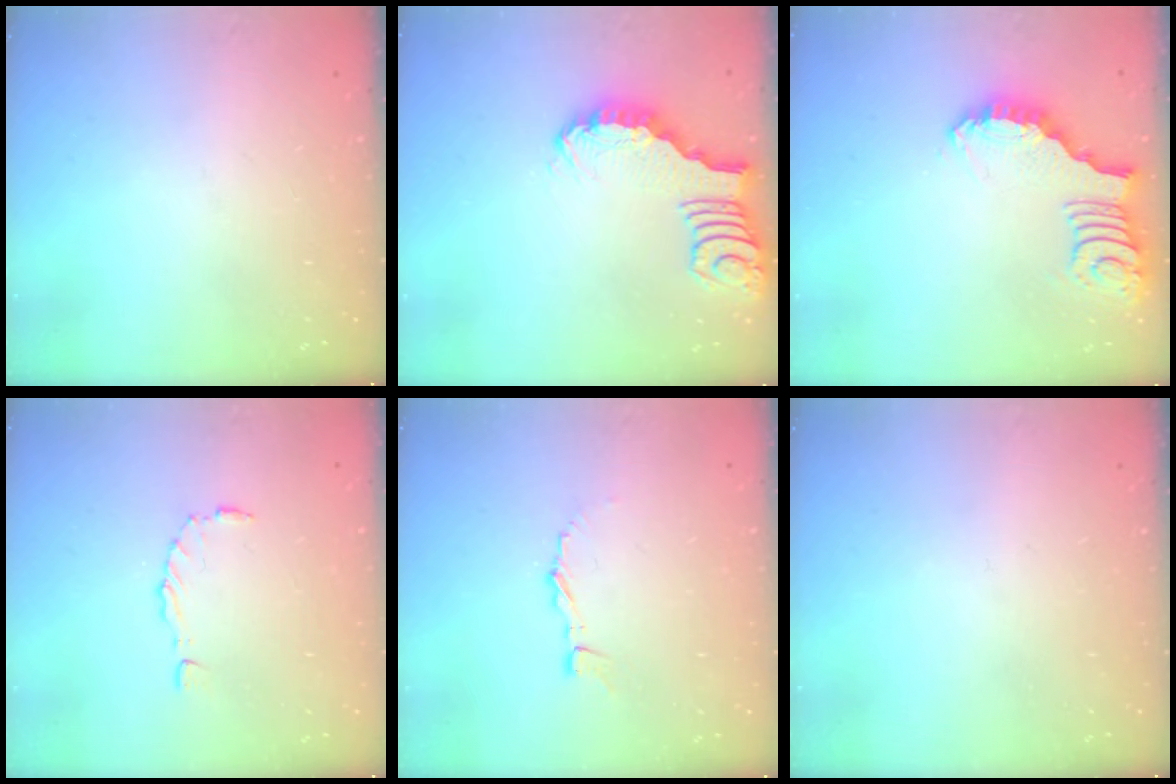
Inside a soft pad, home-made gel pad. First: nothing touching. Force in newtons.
{"total": 2.7, "press": 2.7, "slide": 0.4}
{"total": 2.6, "press": 2.6, "slide": 0.4}
{"total": 1.9, "press": 1.9, "slide": 0.3}
{"total": 3.8, "press": 3.8, "slide": 0.2}
{"total": 0.0}